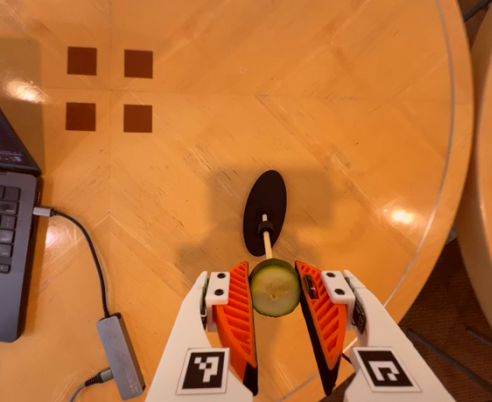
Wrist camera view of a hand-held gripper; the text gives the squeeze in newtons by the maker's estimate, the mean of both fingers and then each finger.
{"total": 8.1, "left": 7.9, "right": 8.3}